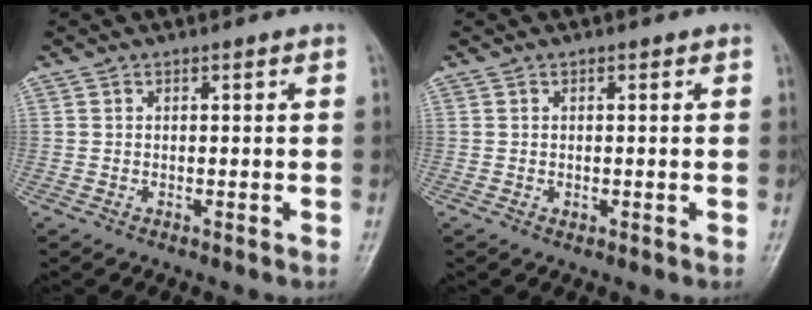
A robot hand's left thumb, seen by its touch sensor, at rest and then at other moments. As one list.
[{"total": 0.6, "force": [0.0, 0.5, 0.3], "torque": [-0.001, 0.000, -0.001]}]